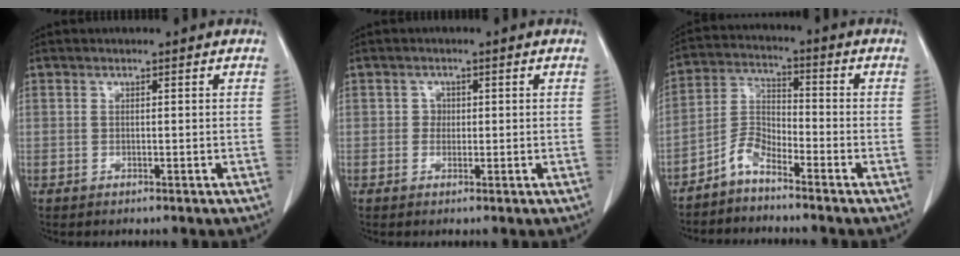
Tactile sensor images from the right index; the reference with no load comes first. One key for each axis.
{"total": 1.2, "fx": 0.1, "fy": 1.1, "fz": 0.4, "tx": -0.002, "ty": 0.003, "tz": 0.000}
{"total": 4.8, "fx": -3.9, "fy": 1.5, "fz": 2.3, "tx": -0.050, "ty": 0.000, "tz": -0.086}